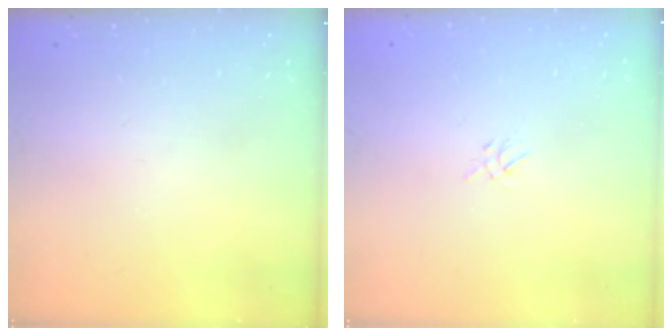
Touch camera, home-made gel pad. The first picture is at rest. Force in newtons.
{"total": 2.0, "press": 2.0, "slide": 0.4}